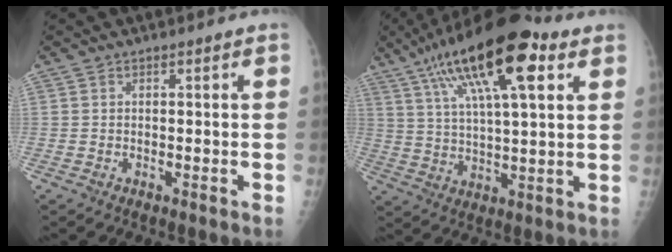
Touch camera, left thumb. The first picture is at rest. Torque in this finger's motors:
{"motor_torque": [0.84, 0.33, 1.93, -0.85, 0.53]}